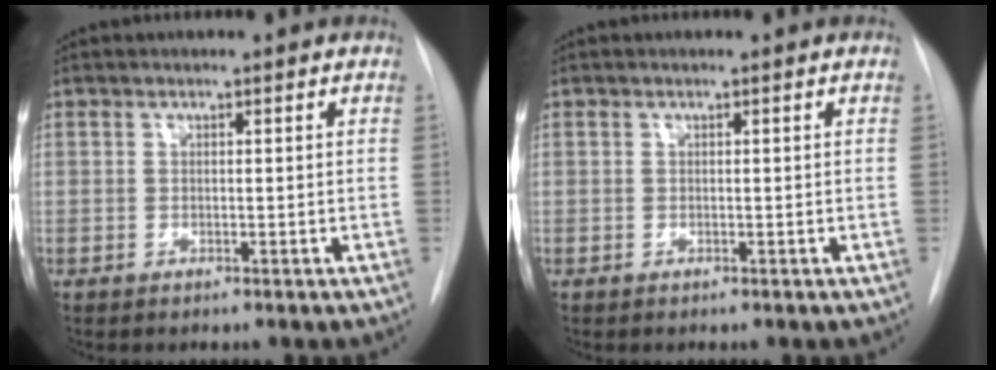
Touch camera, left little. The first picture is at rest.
{"total": 0.0}